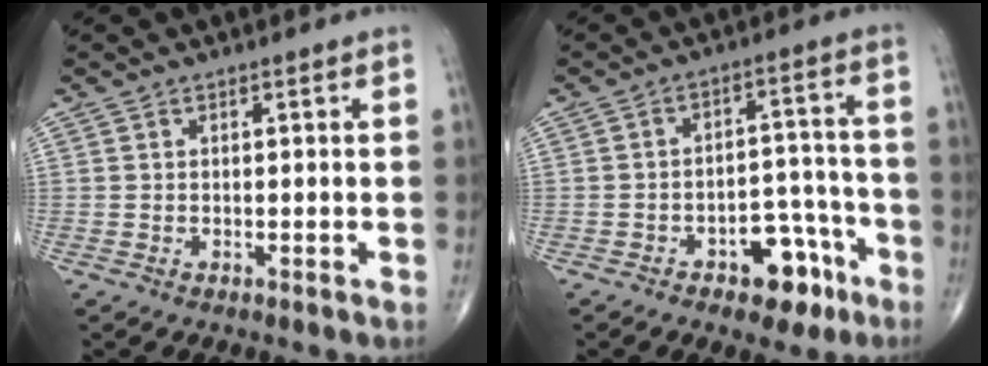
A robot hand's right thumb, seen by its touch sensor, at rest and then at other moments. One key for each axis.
{"total": 9.9, "fx": -5.5, "fy": 5.5, "fz": 6.0, "tx": -0.042, "ty": 0.052, "tz": -0.072}